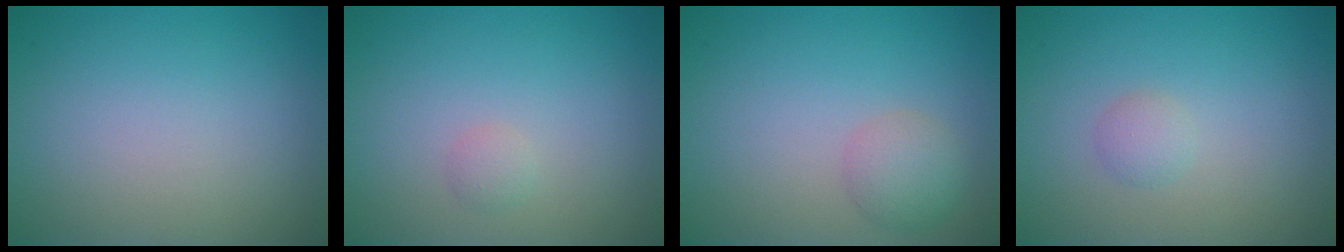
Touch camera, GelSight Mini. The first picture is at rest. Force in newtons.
{"total": 0.8, "press": 0.8, "slide": 0.0}
{"total": 2.4, "press": 2.4, "slide": 0.0}
{"total": 1.1, "press": 1.1, "slide": 0.0}